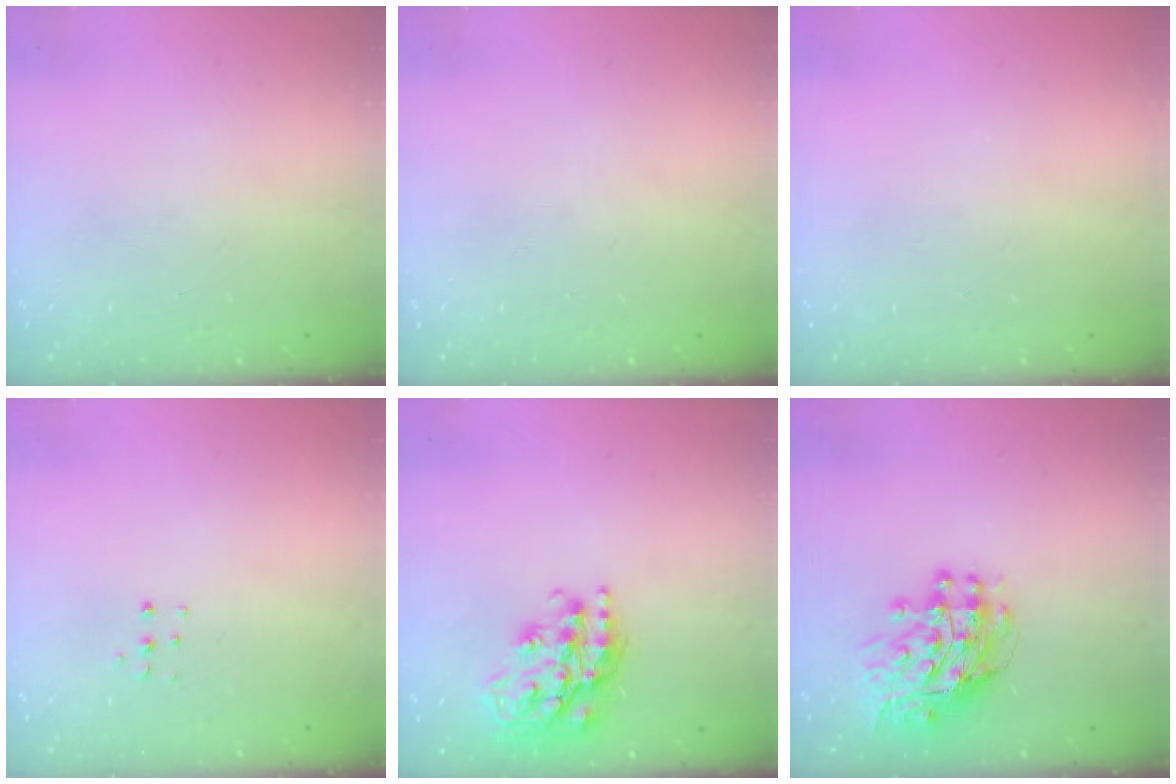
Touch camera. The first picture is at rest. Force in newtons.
{"total": 0.0}
{"total": 0.0}
{"total": 4.0, "press": 4.0, "slide": 0.5}
{"total": 20.4, "press": 20.3, "slide": 1.7}
{"total": 11.7, "press": 11.6, "slide": 1.2}